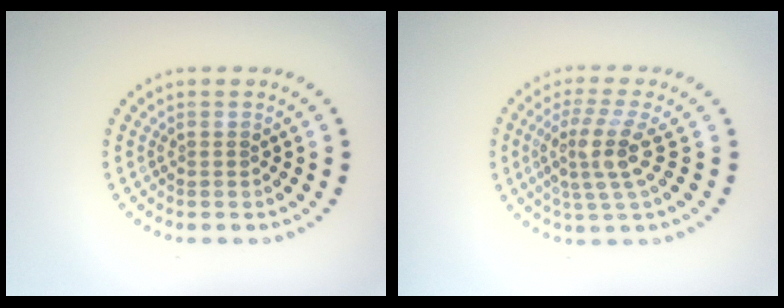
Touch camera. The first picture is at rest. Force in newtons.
{"total": 3.9, "press": 2.8, "slide": 2.7}